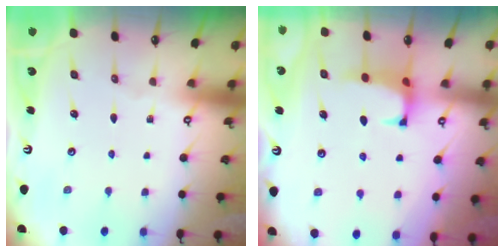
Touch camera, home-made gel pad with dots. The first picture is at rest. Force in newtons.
{"total": 1.2, "press": 1.0, "slide": 0.6}